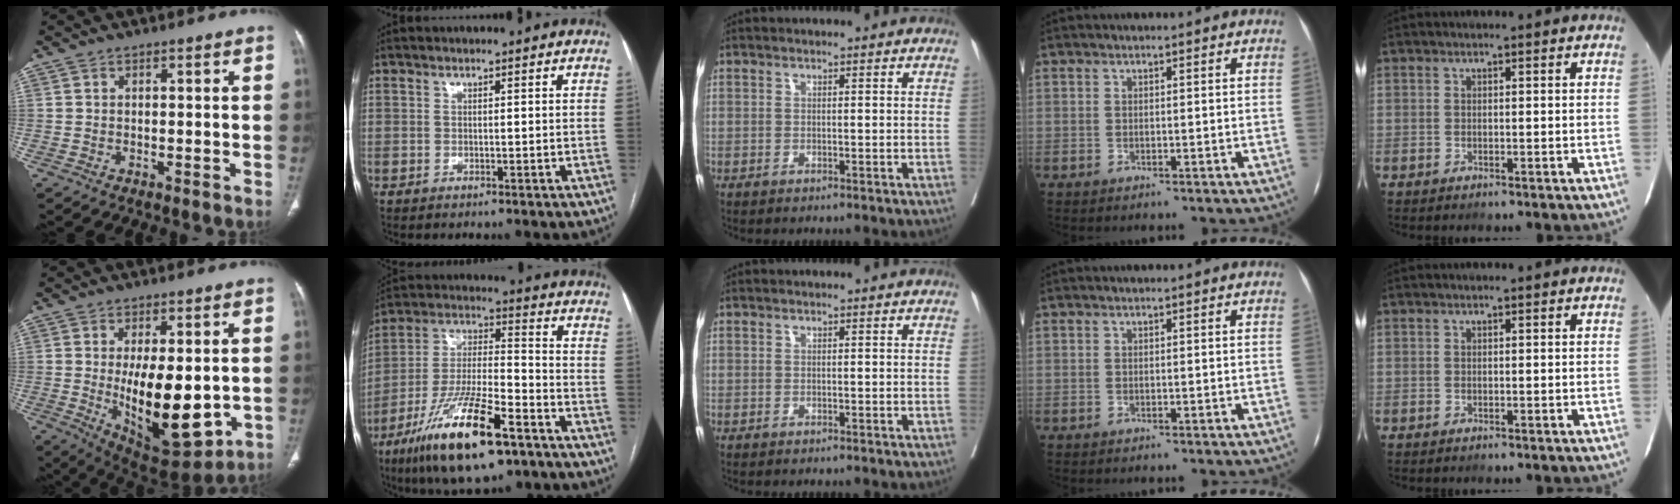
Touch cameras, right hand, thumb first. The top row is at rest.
{"thumb": {"total": 17.5, "force": [-1.7, 7.9, 15.6], "torque": [-0.222, -0.027, -0.002]}, "index": {"total": 19.1, "force": [-11.4, 4.1, 14.8], "torque": [-0.290, -0.029, -0.200]}}